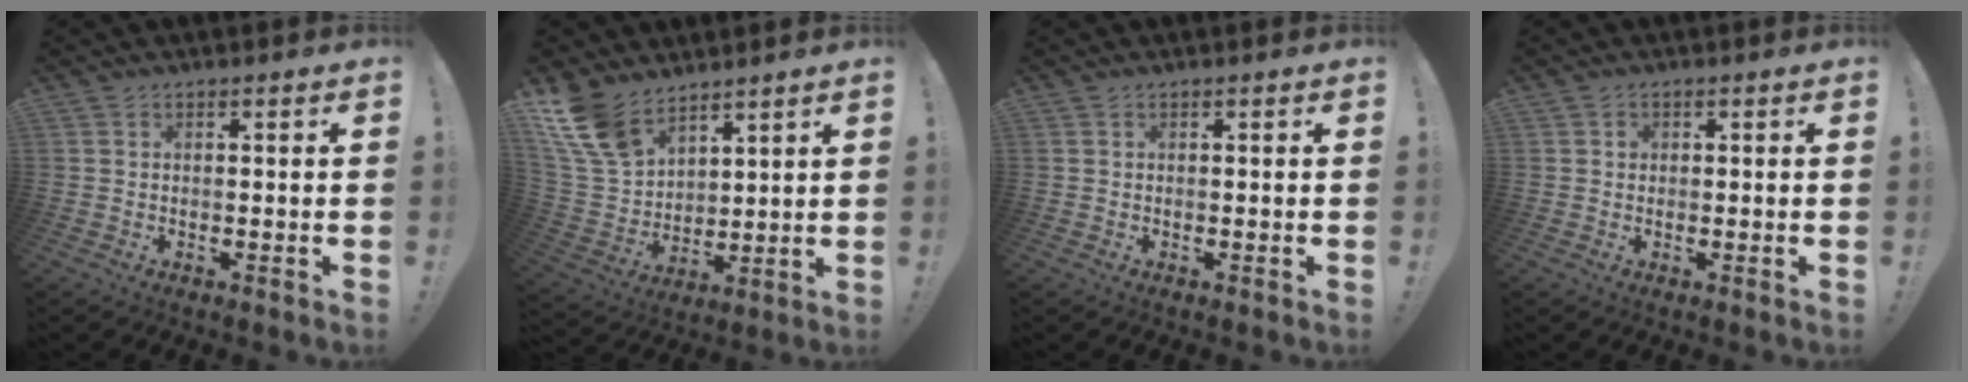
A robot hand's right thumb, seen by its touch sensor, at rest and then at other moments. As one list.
[{"total": 15.0, "force": [10.6, 8.3, 6.7], "torque": [-0.141, -0.068, 0.206]}, {"total": 0.0}, {"total": 1.0, "force": [0.0, 1.0, 0.2], "torque": [-0.002, 0.002, -0.001]}]